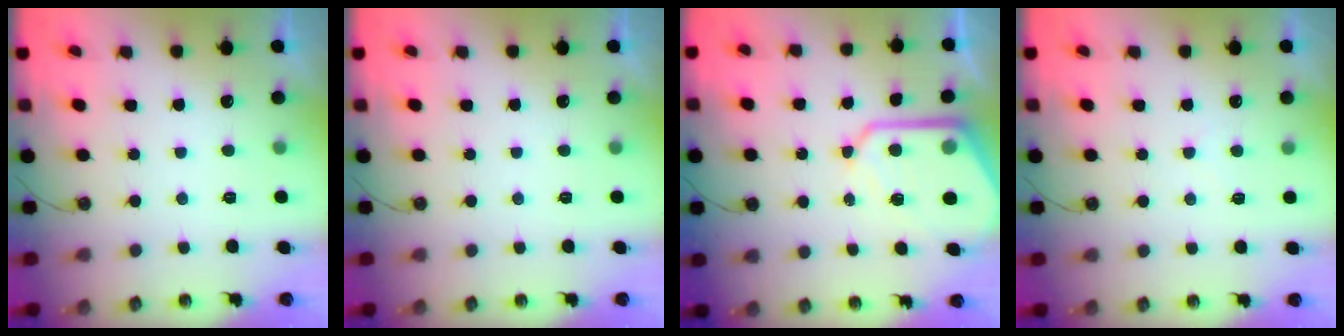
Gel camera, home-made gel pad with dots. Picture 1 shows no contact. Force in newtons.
{"total": 0.0}
{"total": 12.5, "press": 12.4, "slide": 1.3}
{"total": 2.9, "press": 2.9, "slide": 0.5}